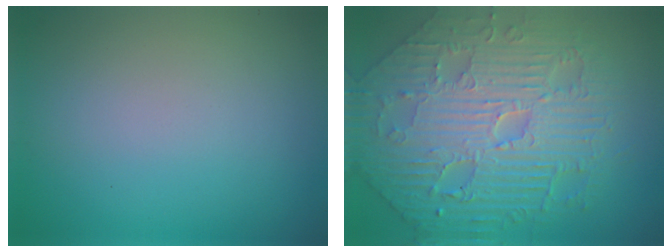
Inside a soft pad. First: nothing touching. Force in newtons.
{"total": 8.4, "press": 6.7, "slide": 5.2}